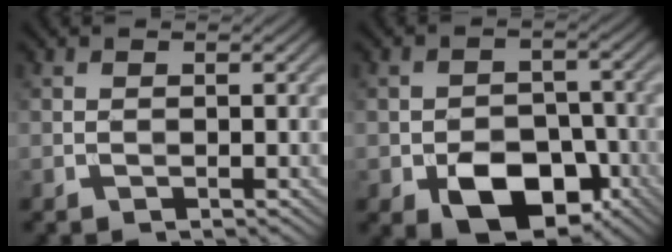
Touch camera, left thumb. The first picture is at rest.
{"total": 8.1, "force": [-4.1, 5.2, 4.7], "torque": [-0.076, -0.009, -0.066]}